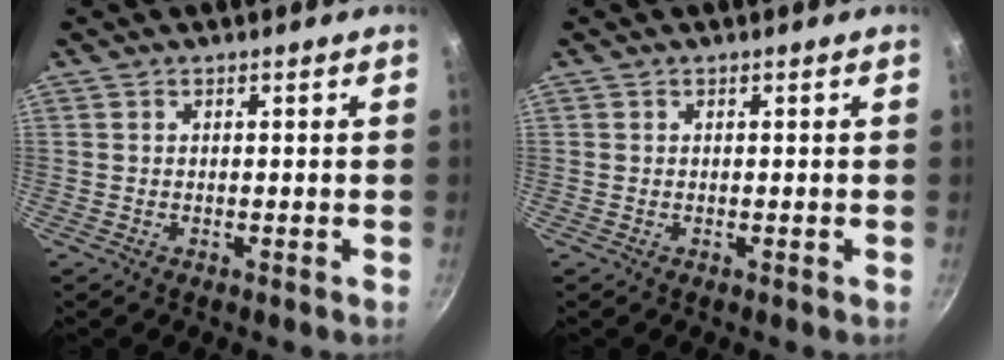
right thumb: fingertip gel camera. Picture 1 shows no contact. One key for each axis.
{"total": 0.0}